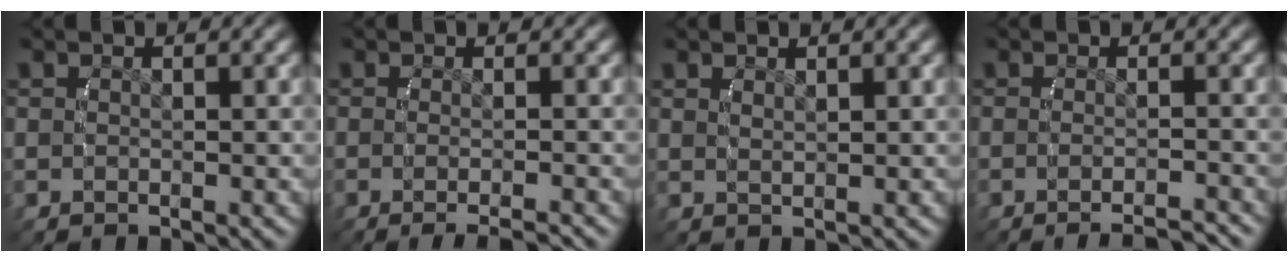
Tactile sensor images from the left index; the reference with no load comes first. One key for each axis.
{"total": 4.3, "fx": -3.6, "fy": 0.6, "fz": 2.3, "tx": -0.031, "ty": -0.011, "tz": -0.046}
{"total": 0.8, "fx": 0.7, "fy": -0.2, "fz": 0.5, "tx": -0.012, "ty": -0.005, "tz": 0.018}
{"total": 5.5, "fx": -5.0, "fy": 0.8, "fz": 2.1, "tx": -0.022, "ty": -0.012, "tz": -0.070}